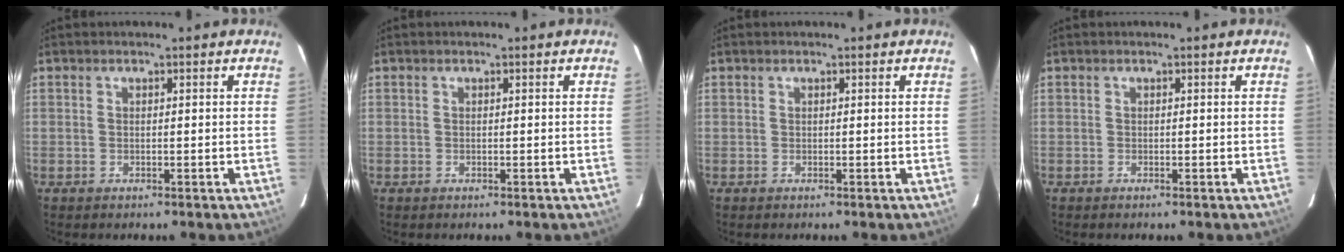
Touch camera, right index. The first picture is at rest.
{"total": 0.0}
{"total": 0.0}
{"total": 0.0}